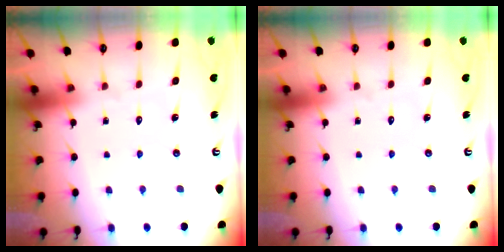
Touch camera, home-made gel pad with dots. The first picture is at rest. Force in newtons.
{"total": 0.0}